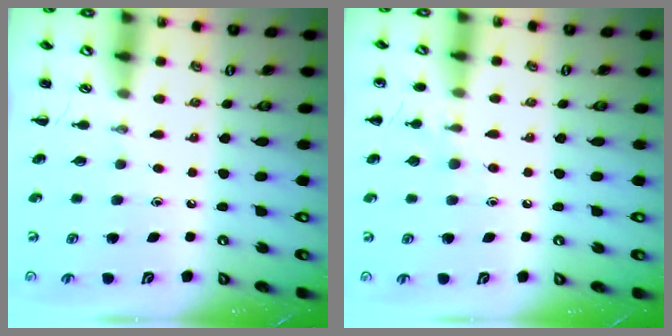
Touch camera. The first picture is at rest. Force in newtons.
{"total": 6.1, "press": 5.9, "slide": 1.8}